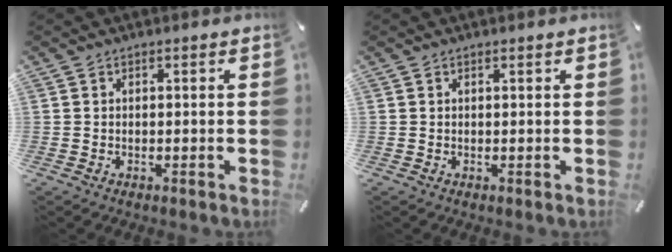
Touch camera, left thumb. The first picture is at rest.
{"total": 0.0}